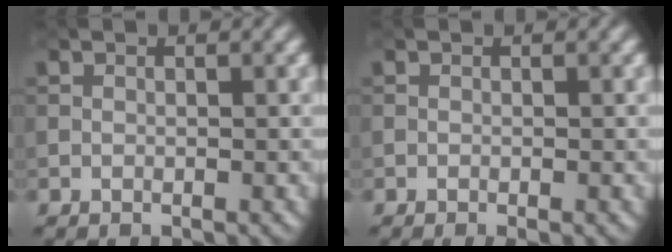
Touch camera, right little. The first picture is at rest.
{"total": 1.2, "force": [-0.4, 0.4, 1.1], "torque": [-0.018, -0.002, -0.009]}